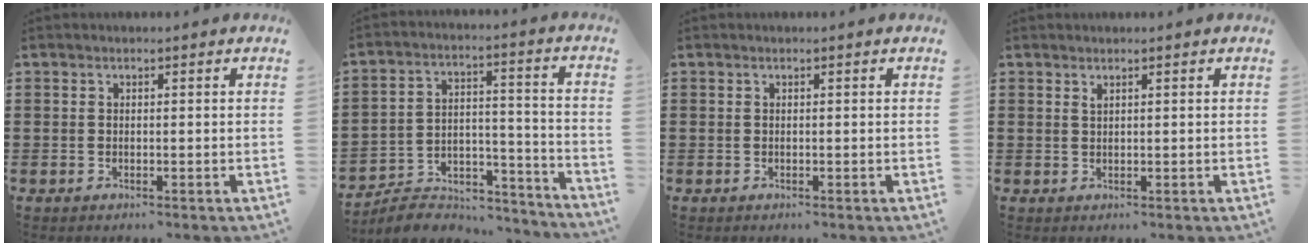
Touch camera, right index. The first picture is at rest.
{"total": 6.7, "force": [-6.0, 2.3, 1.6], "torque": [-0.028, 0.013, -0.116]}
{"total": 0.0}
{"total": 0.7, "force": [0.6, 0.2, 0.5], "torque": [-0.011, 0.001, 0.010]}